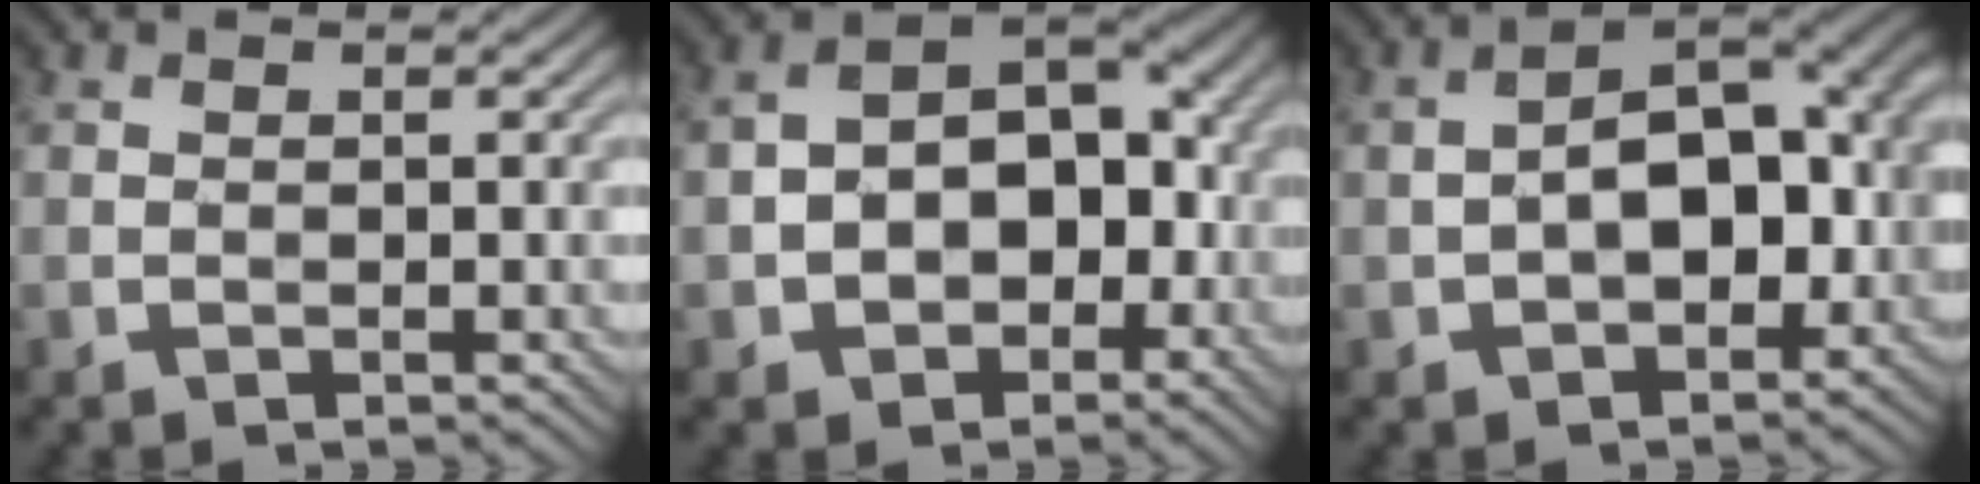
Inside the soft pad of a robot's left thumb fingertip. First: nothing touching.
{"total": 11.0, "force": [-2.4, 7.4, 7.8], "torque": [-0.126, -0.002, -0.050]}
{"total": 12.3, "force": [-1.8, 7.5, 9.6], "torque": [-0.140, 0.002, -0.030]}